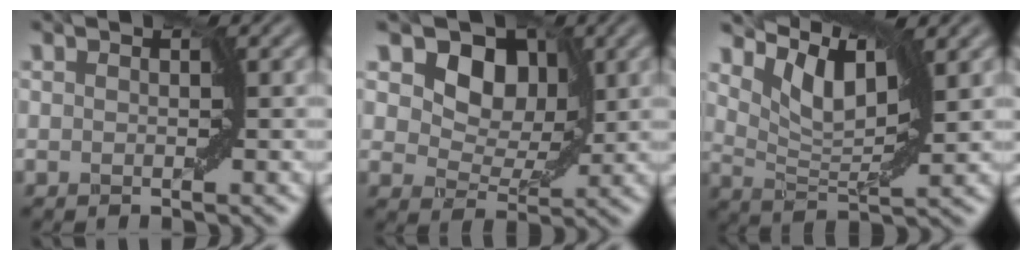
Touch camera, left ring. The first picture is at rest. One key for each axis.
{"total": 9.8, "fx": 4.8, "fy": 6.6, "fz": 5.4, "tx": -0.079, "ty": 0.020, "tz": 0.058}
{"total": 5.5, "fx": 3.7, "fy": 1.7, "fz": 3.7, "tx": -0.075, "ty": 0.000, "tz": 0.066}